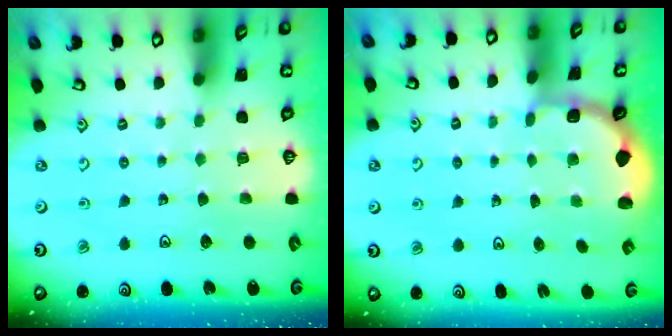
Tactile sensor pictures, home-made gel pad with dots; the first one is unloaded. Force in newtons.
{"total": 1.9, "press": 1.8, "slide": 0.7}